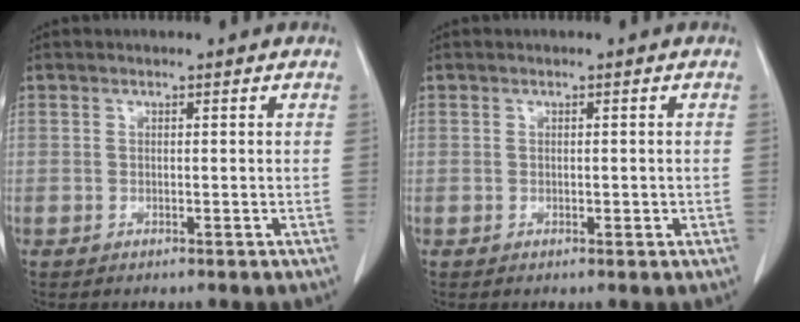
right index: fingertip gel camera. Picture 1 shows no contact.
{"total": 0.9, "force": [-0.1, 0.6, 0.7], "torque": [-0.010, 0.002, 0.001]}